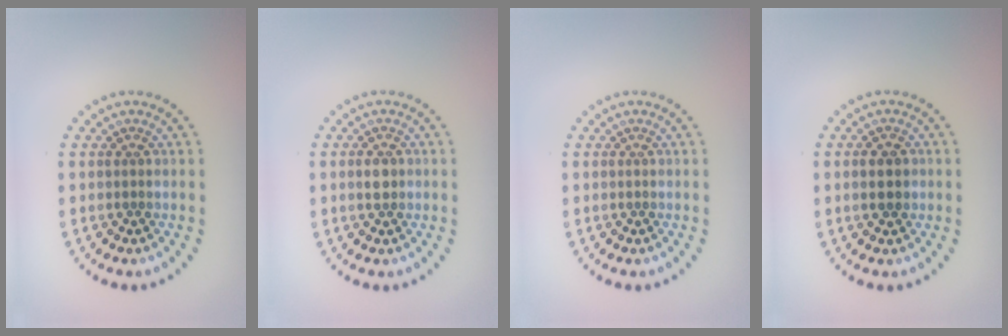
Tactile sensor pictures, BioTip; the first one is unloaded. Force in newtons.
{"total": 1.5, "press": 1.5, "slide": 0.3}
{"total": 0.0}
{"total": 2.7, "press": 2.7, "slide": 0.2}